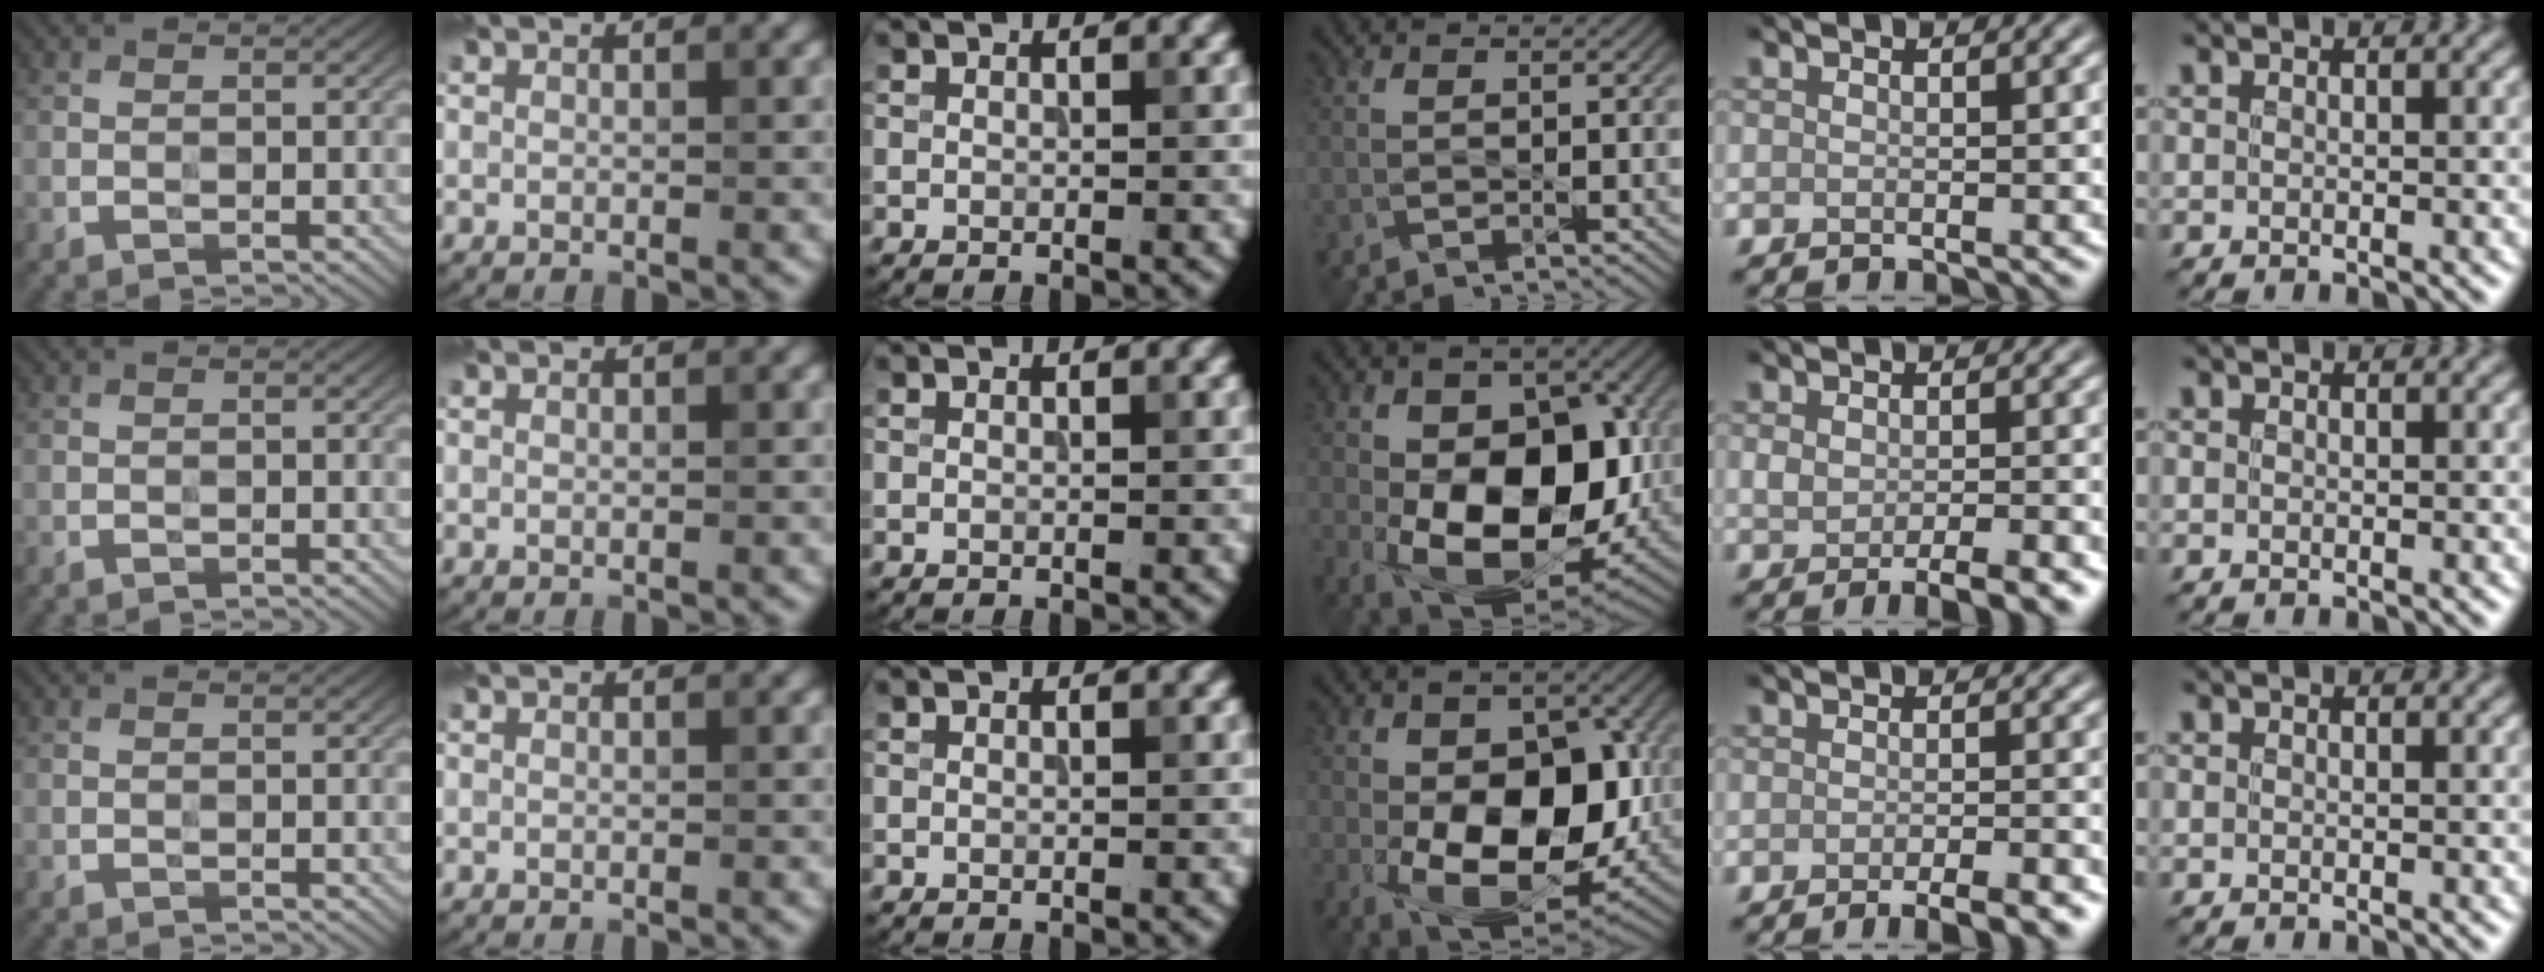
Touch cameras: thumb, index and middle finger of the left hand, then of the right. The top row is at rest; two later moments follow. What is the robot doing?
{"motion": "wipe", "object": "measuring cup"}